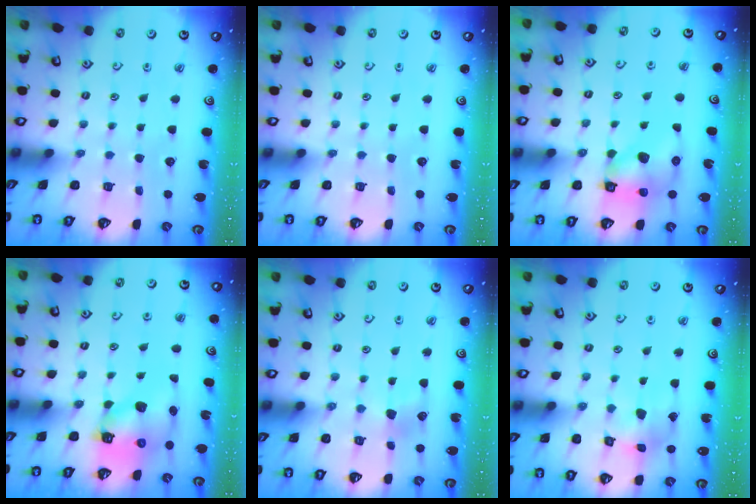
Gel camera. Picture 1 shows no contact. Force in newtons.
{"total": 0.0}
{"total": 9.9, "press": 9.8, "slide": 1.7}
{"total": 8.8, "press": 8.6, "slide": 1.5}
{"total": 5.8, "press": 5.8, "slide": 0.6}
{"total": 10.8, "press": 10.7, "slide": 1.6}